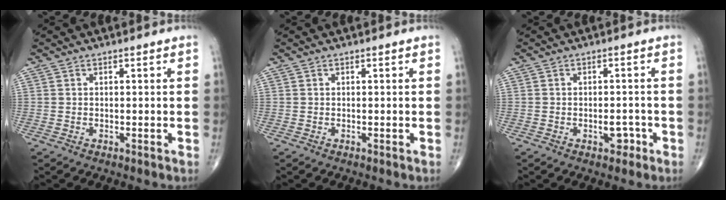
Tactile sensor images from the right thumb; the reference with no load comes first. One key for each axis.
{"total": 0.0}
{"total": 2.8, "fx": -1.3, "fy": 1.7, "fz": 1.8, "tx": -0.015, "ty": 0.009, "tz": -0.014}